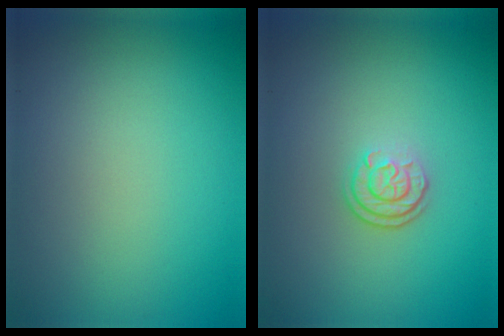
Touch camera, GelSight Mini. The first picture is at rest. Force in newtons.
{"total": 2.1, "press": 1.8, "slide": 1.2}